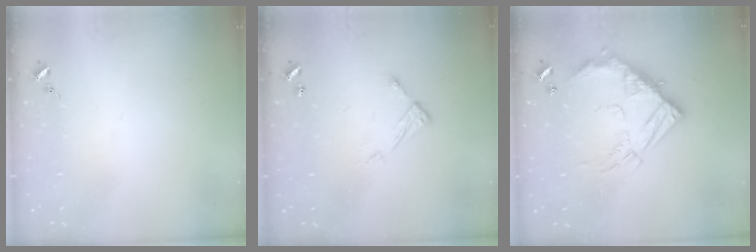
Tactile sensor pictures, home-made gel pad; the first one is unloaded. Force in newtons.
{"total": 6.3, "press": 6.3, "slide": 0.4}
{"total": 19.4, "press": 19.2, "slide": 2.1}